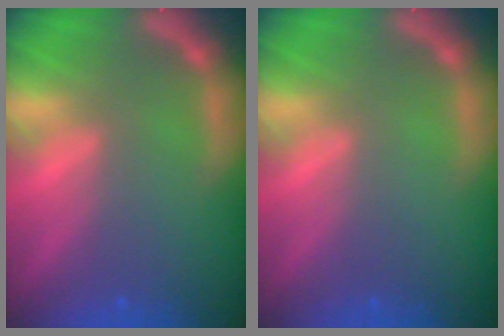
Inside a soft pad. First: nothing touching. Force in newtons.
{"total": 0.0}